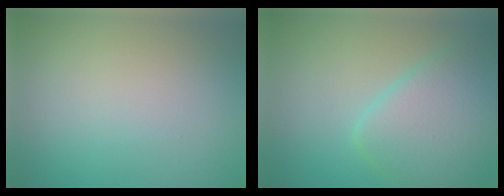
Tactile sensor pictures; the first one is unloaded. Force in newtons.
{"total": 6.1, "press": 6.1, "slide": 0.2}